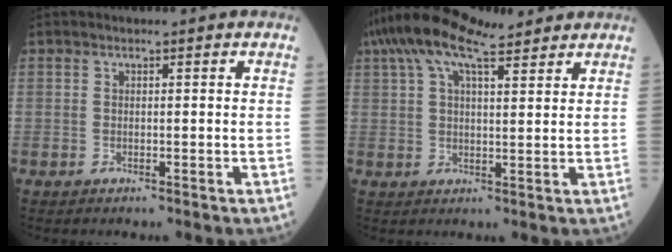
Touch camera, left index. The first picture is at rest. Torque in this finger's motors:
{"motor_torque": [1.04, -1.10, 0.48, 0.21]}